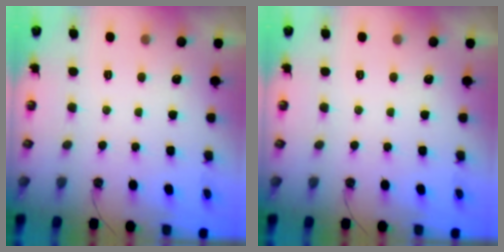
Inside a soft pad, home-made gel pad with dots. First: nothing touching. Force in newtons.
{"total": 0.0}